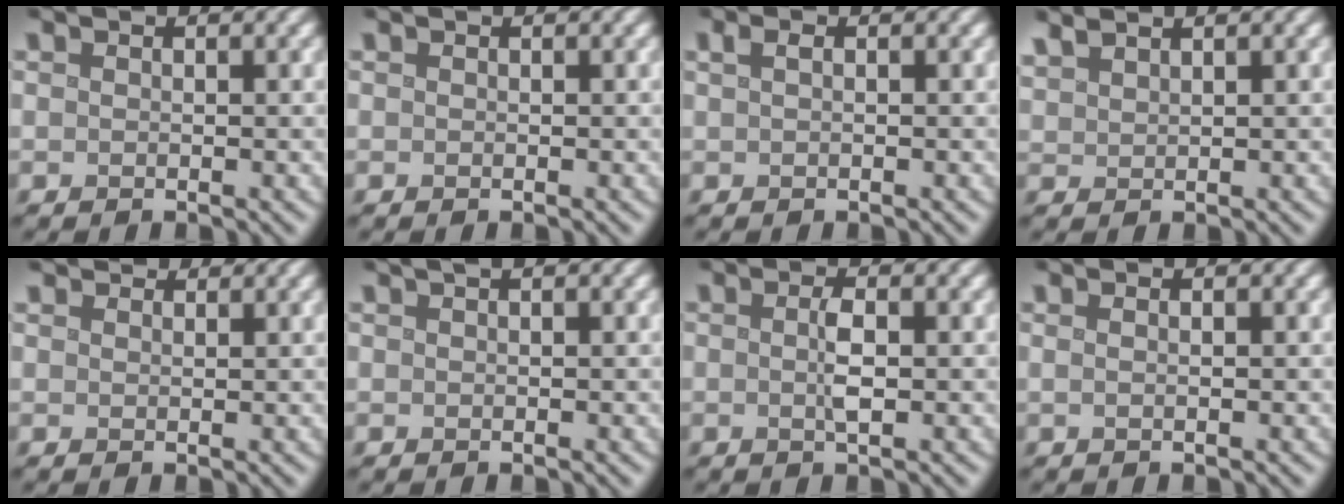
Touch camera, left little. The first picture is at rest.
{"total": 0.0}
{"total": 0.9, "force": [0.4, 0.3, 0.8], "torque": [-0.019, 0.006, 0.007]}
{"total": 1.6, "force": [1.5, 0.2, 0.5], "torque": [-0.011, 0.008, 0.034]}
{"total": 2.5, "force": [2.4, 0.6, 0.7], "torque": [-0.016, 0.002, 0.031]}
{"total": 0.9, "force": [0.5, 0.2, 0.7], "torque": [-0.010, 0.006, 0.008]}
{"total": 1.9, "force": [0.0, 0.3, 1.8], "torque": [-0.036, 0.002, -0.001]}
{"total": 1.5, "force": [0.4, 0.6, 1.3], "torque": [-0.010, -0.003, -0.009]}